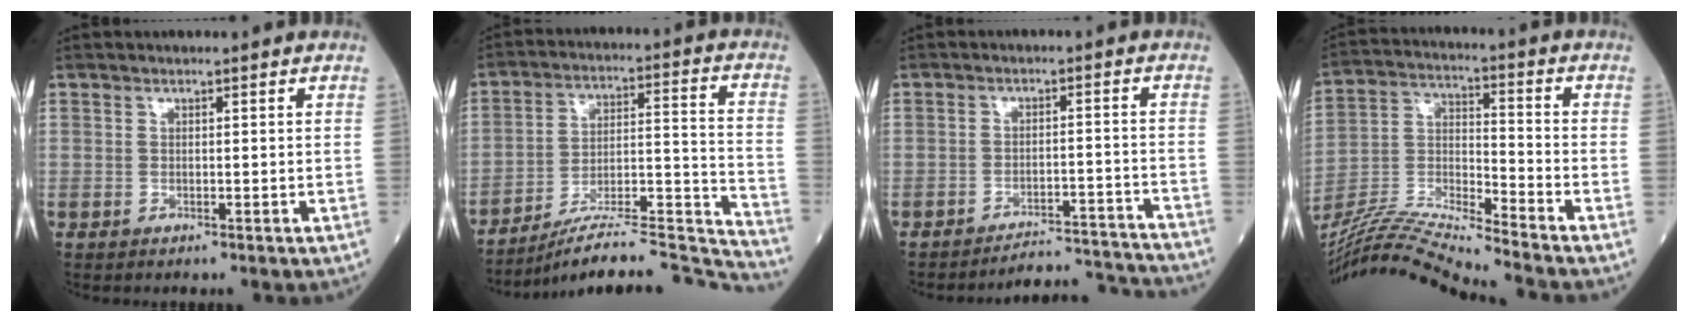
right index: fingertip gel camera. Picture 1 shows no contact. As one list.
[{"total": 22.4, "force": [-21.7, -0.5, 5.5], "torque": [-0.050, 0.026, -0.317]}, {"total": 10.1, "force": [-10.0, -1.1, -0.8], "torque": [0.019, 0.017, -0.137]}, {"total": 16.1, "force": [-15.0, -2.2, 5.5], "torque": [-0.102, 0.005, -0.277]}]